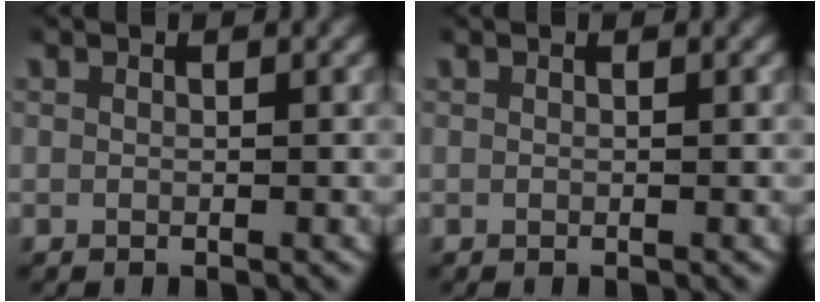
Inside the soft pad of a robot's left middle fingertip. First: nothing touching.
{"total": 0.0}